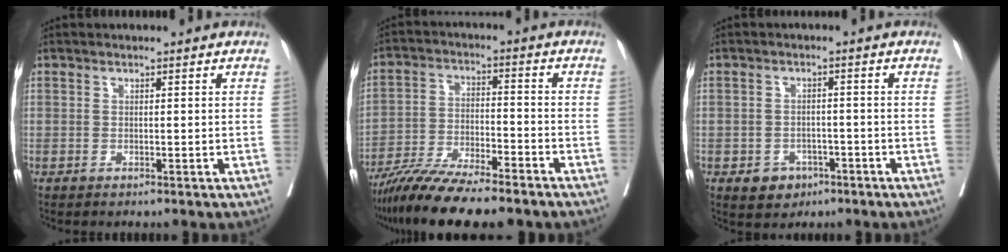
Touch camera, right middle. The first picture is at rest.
{"total": 14.3, "force": [-11.8, 1.6, 7.8], "torque": [-0.141, -0.025, -0.201]}
{"total": 3.4, "force": [-1.8, 2.6, 1.3], "torque": [-0.013, 0.006, -0.019]}